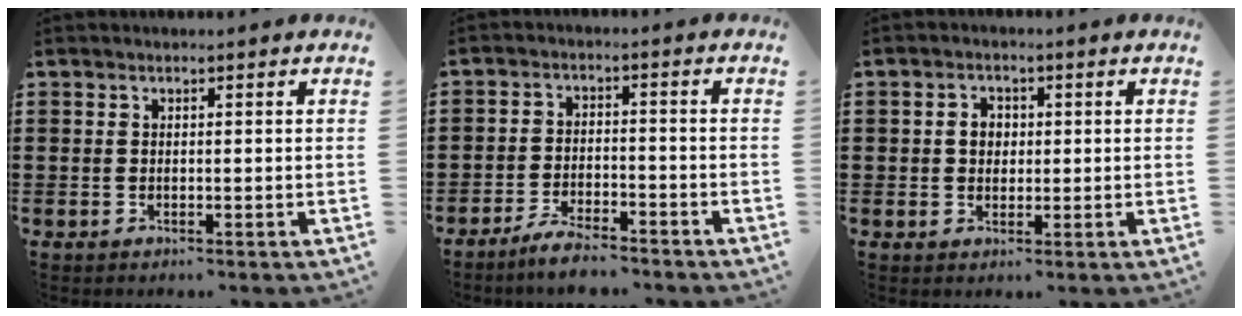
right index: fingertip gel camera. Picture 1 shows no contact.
{"total": 4.4, "force": [-4.2, 0.3, 1.4], "torque": [-0.033, 0.002, -0.084]}
{"total": 2.5, "force": [0.2, 2.1, 1.5], "torque": [-0.035, 0.009, 0.002]}